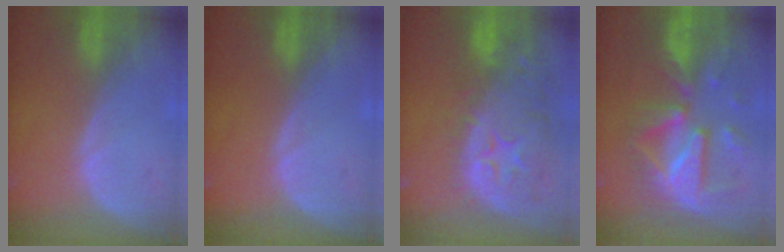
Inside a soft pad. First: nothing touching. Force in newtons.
{"total": 0.0}
{"total": 13.9, "press": 11.1, "slide": 8.3}
{"total": 11.8, "press": 11.7, "slide": 1.2}